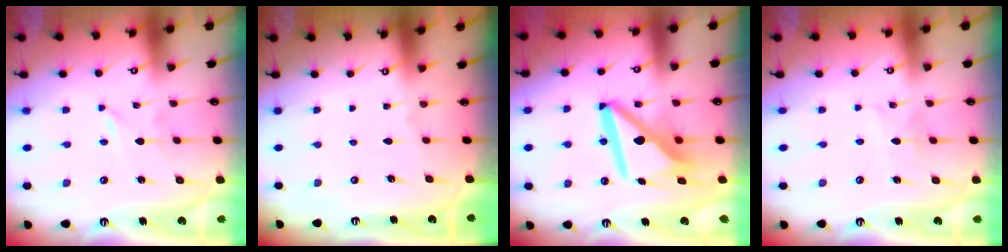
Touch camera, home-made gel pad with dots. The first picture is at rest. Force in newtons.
{"total": 0.0}
{"total": 13.9, "press": 13.9, "slide": 1.5}
{"total": 2.8, "press": 2.8, "slide": 0.2}